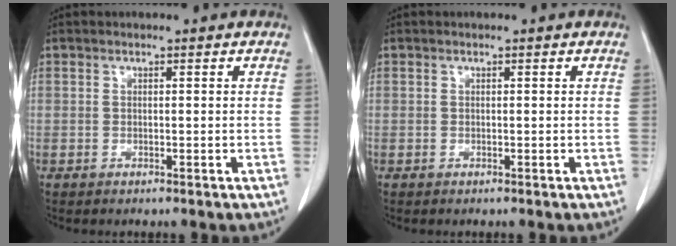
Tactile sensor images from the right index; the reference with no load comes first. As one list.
[{"total": 0.0}]